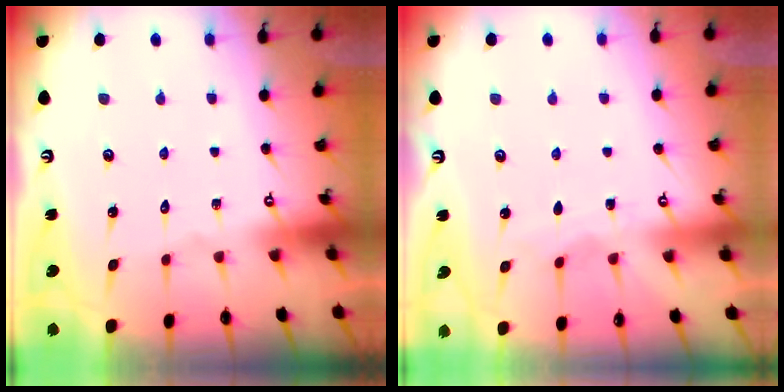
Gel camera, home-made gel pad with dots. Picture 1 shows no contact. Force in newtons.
{"total": 3.2, "press": 3.2, "slide": 0.4}